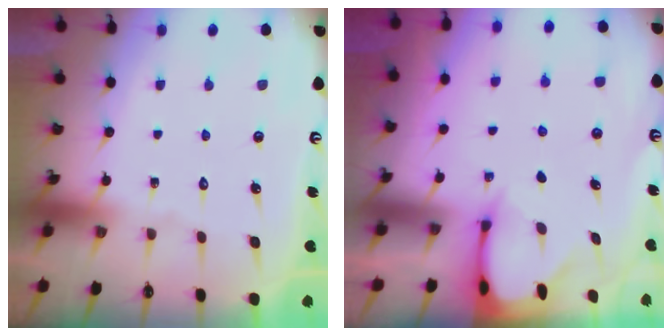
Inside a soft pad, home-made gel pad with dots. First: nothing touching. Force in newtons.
{"total": 2.5, "press": 2.5, "slide": 0.3}